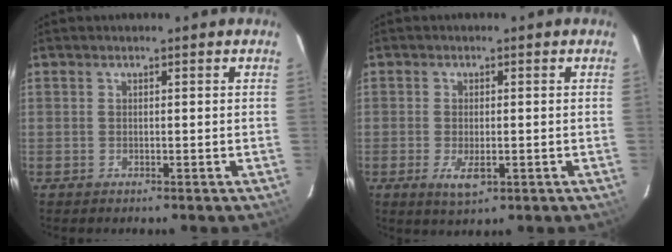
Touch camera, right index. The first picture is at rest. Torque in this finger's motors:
{"motor_torque": [0.45, 0.14, 0.10, 0.06]}